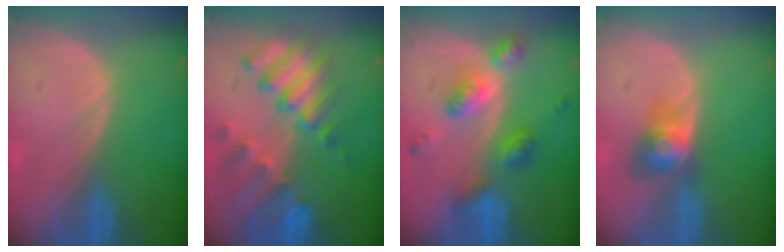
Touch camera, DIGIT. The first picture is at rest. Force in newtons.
{"total": 10.2, "press": 8.9, "slide": 5.1}
{"total": 6.9, "press": 6.9, "slide": 0.5}
{"total": 4.0, "press": 4.0, "slide": 0.2}